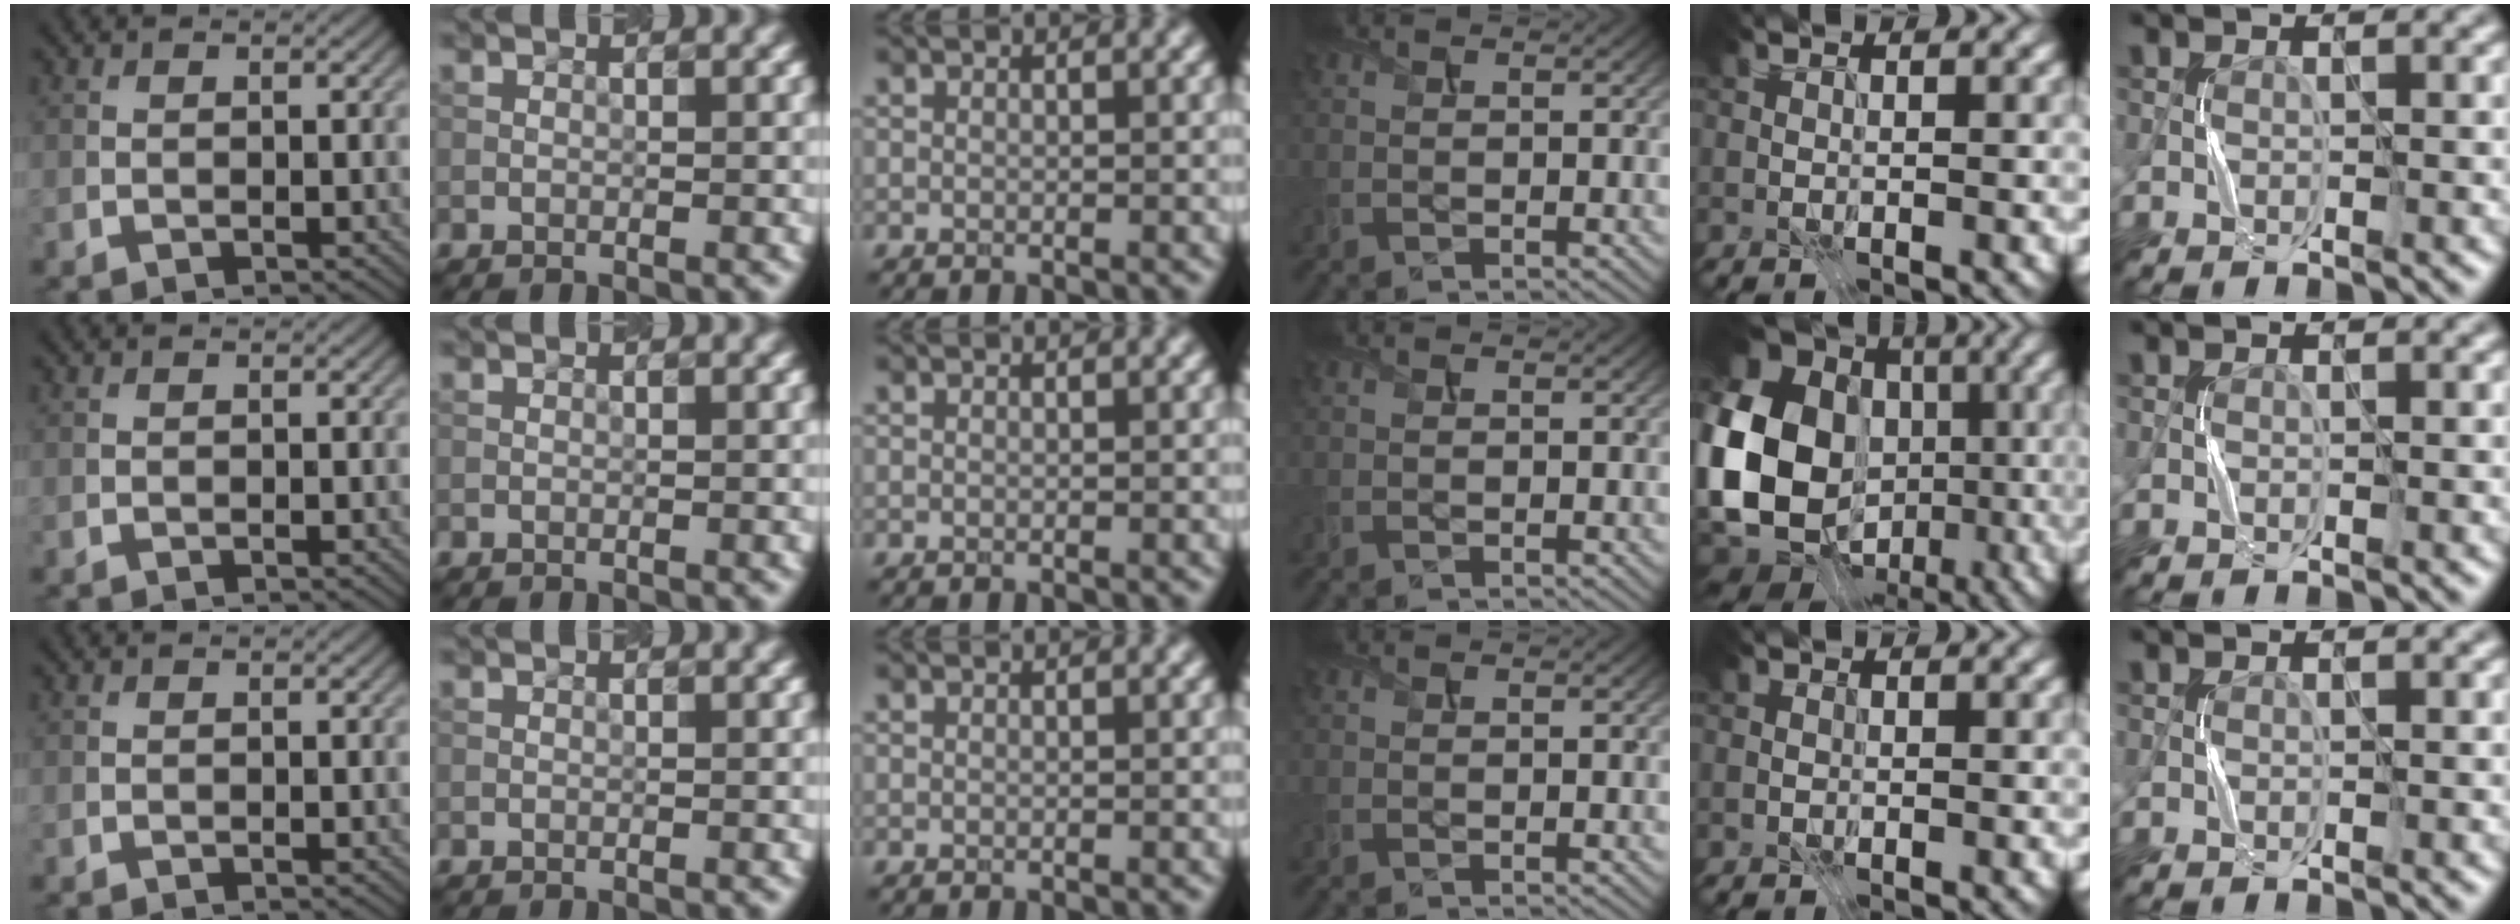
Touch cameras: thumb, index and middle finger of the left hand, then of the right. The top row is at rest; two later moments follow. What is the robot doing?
{"motion": "press", "object": "sticker"}